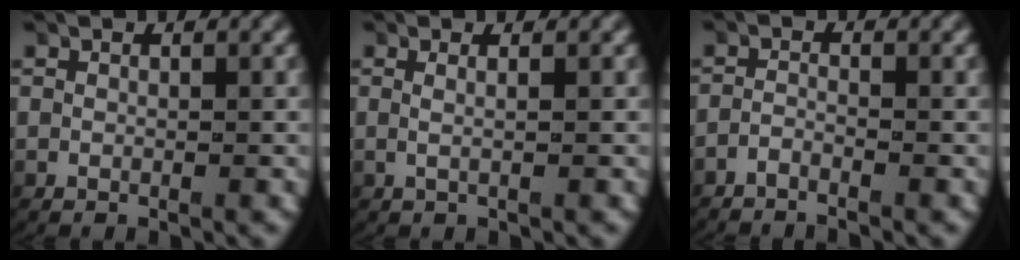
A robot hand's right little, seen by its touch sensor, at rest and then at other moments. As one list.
[{"total": 1.2, "force": [0.1, -0.3, 1.2], "torque": [-0.033, -0.005, 0.005]}, {"total": 2.5, "force": [-2.5, 0.3, 0.4], "torque": [-0.025, -0.014, -0.039]}]